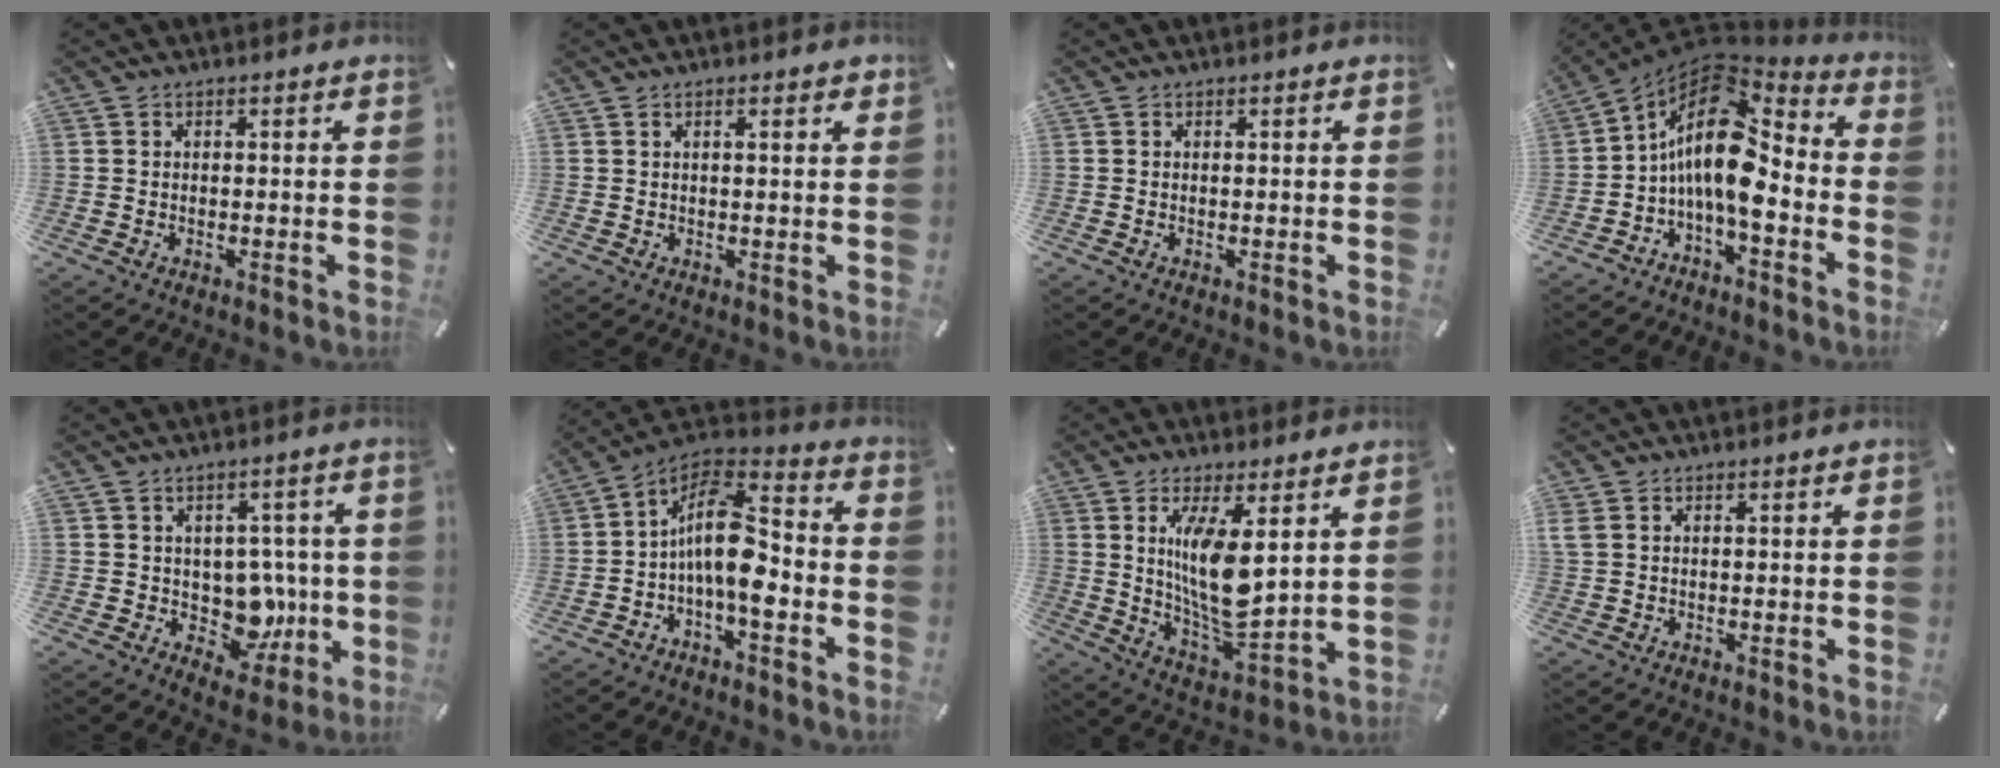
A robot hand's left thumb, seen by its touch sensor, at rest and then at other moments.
{"total": 1.9, "force": [0.9, 0.3, 1.6], "torque": [-0.033, 0.002, 0.014]}
{"total": 0.0}
{"total": 16.0, "force": [-0.8, 8.3, 13.7], "torque": [-0.270, -0.013, -0.019]}
{"total": 10.1, "force": [0.3, 8.4, 5.6], "torque": [-0.058, -0.007, 0.020]}
{"total": 15.0, "force": [-2.1, 7.5, 12.8], "torque": [-0.249, -0.001, -0.037]}
{"total": 13.5, "force": [4.2, 4.5, 12.0], "torque": [-0.236, -0.037, 0.070]}
{"total": 1.2, "force": [0.8, 0.6, 0.7], "torque": [-0.016, -0.002, 0.015]}